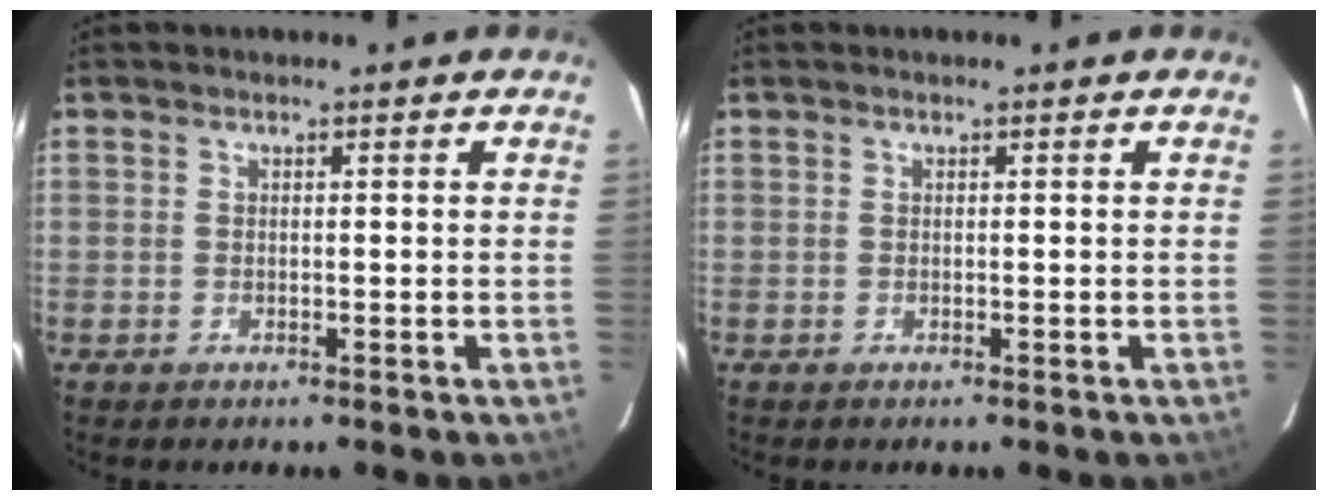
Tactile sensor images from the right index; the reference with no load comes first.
{"total": 0.0}